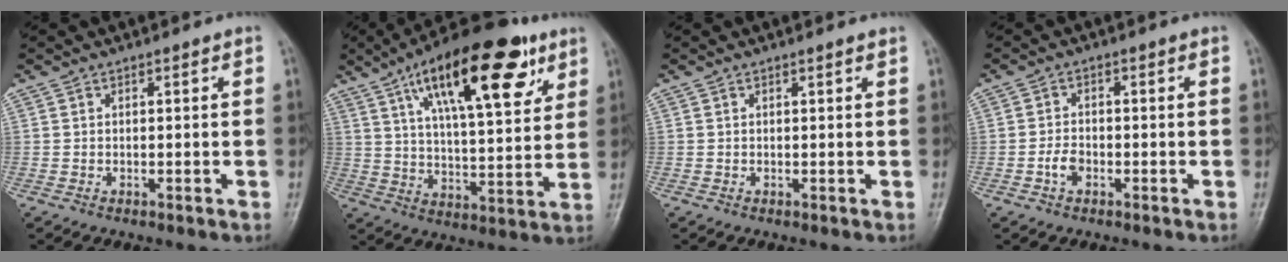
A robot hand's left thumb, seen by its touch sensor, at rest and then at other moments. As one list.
[{"total": 23.3, "force": [11.9, 8.5, 18.2], "torque": [-0.260, -0.025, 0.189]}, {"total": 0.6, "force": [0.4, 0.0, 0.3], "torque": [-0.007, -0.001, 0.006]}, {"total": 2.8, "force": [-1.2, 1.8, 1.8], "torque": [-0.031, 0.012, -0.024]}]